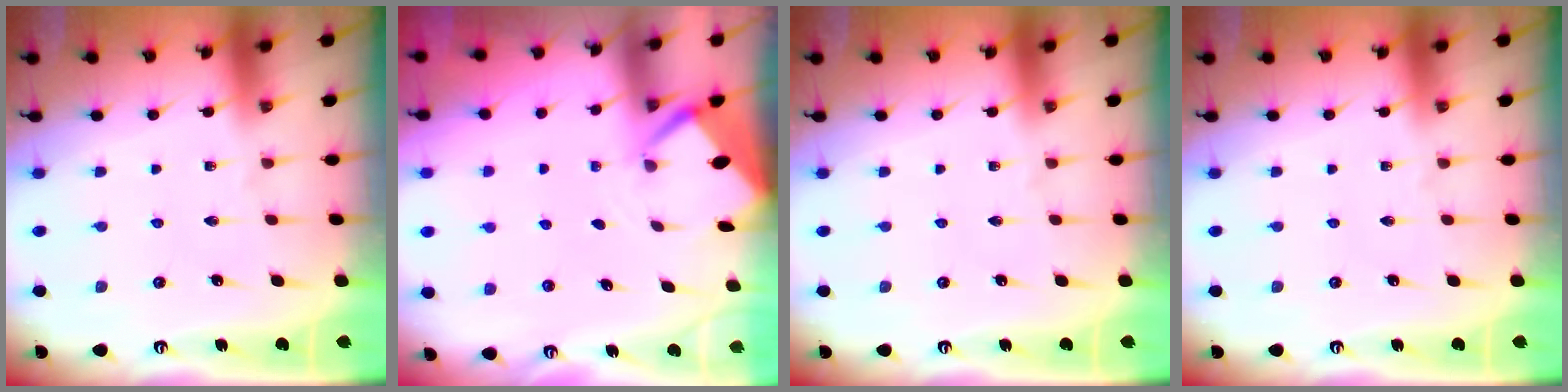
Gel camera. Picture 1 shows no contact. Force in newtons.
{"total": 2.6, "press": 2.6, "slide": 0.0}
{"total": 0.0}
{"total": 0.0}